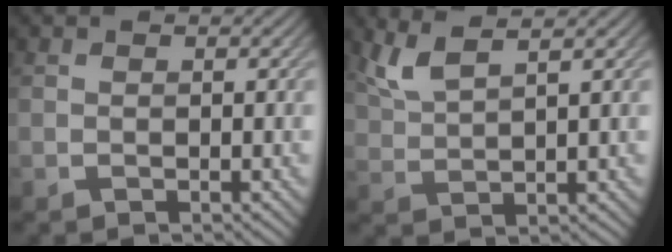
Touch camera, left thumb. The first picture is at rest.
{"total": 4.5, "force": [3.1, 1.1, 3.0], "torque": [-0.075, 0.010, 0.071]}